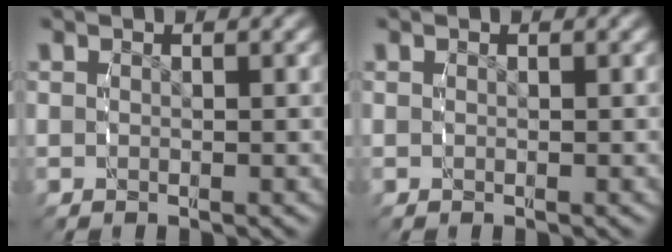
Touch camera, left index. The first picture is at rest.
{"total": 0.0}